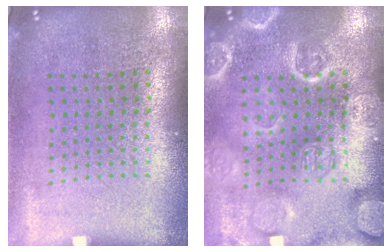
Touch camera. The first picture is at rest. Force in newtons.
{"total": 3.6, "press": 3.5, "slide": 0.4}